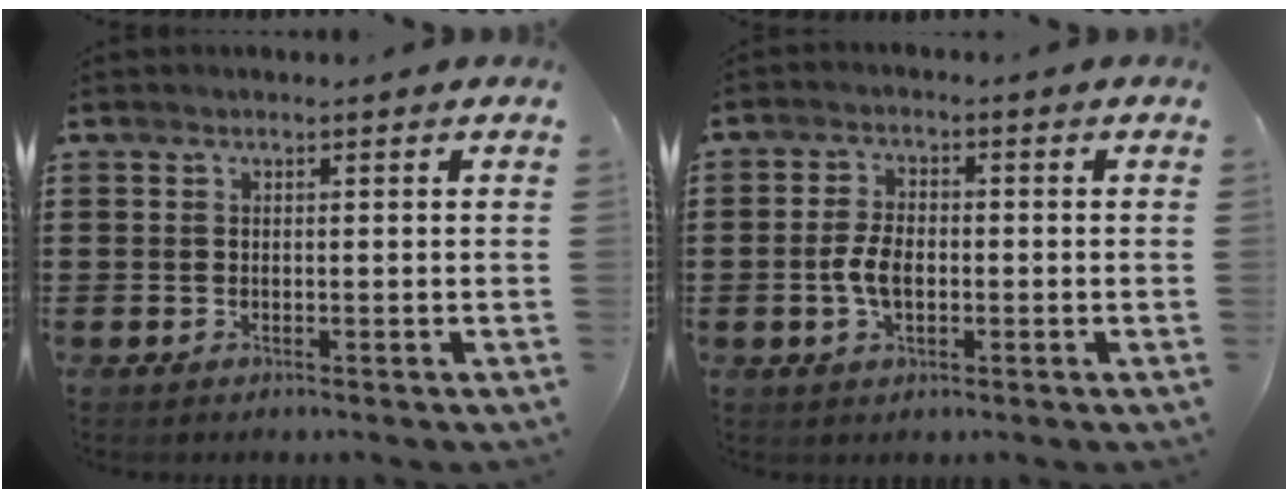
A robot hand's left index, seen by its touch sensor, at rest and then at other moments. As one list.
[{"total": 4.5, "force": [-0.8, 2.4, 3.7], "torque": [-0.089, -0.001, -0.020]}]